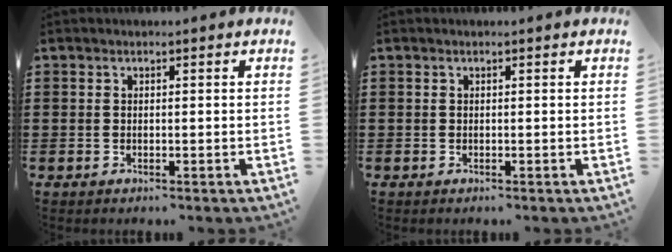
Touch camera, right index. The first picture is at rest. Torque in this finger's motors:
{"motor_torque": [-0.10, 0.18, -0.02, -0.01]}